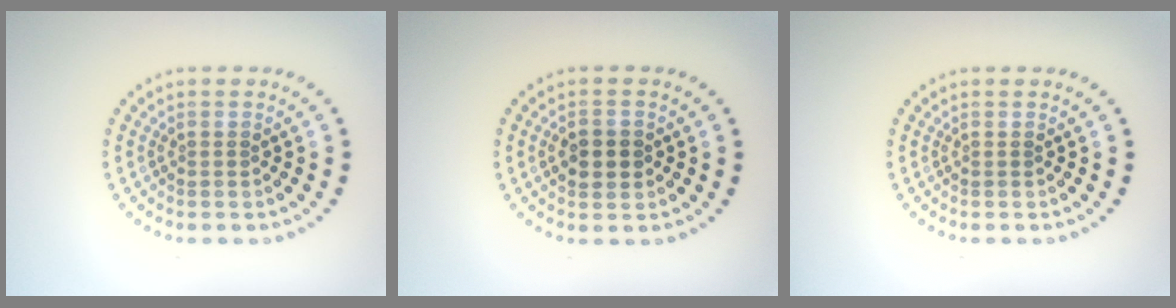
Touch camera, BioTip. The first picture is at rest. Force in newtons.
{"total": 2.4, "press": 2.4, "slide": 0.3}
{"total": 0.0}